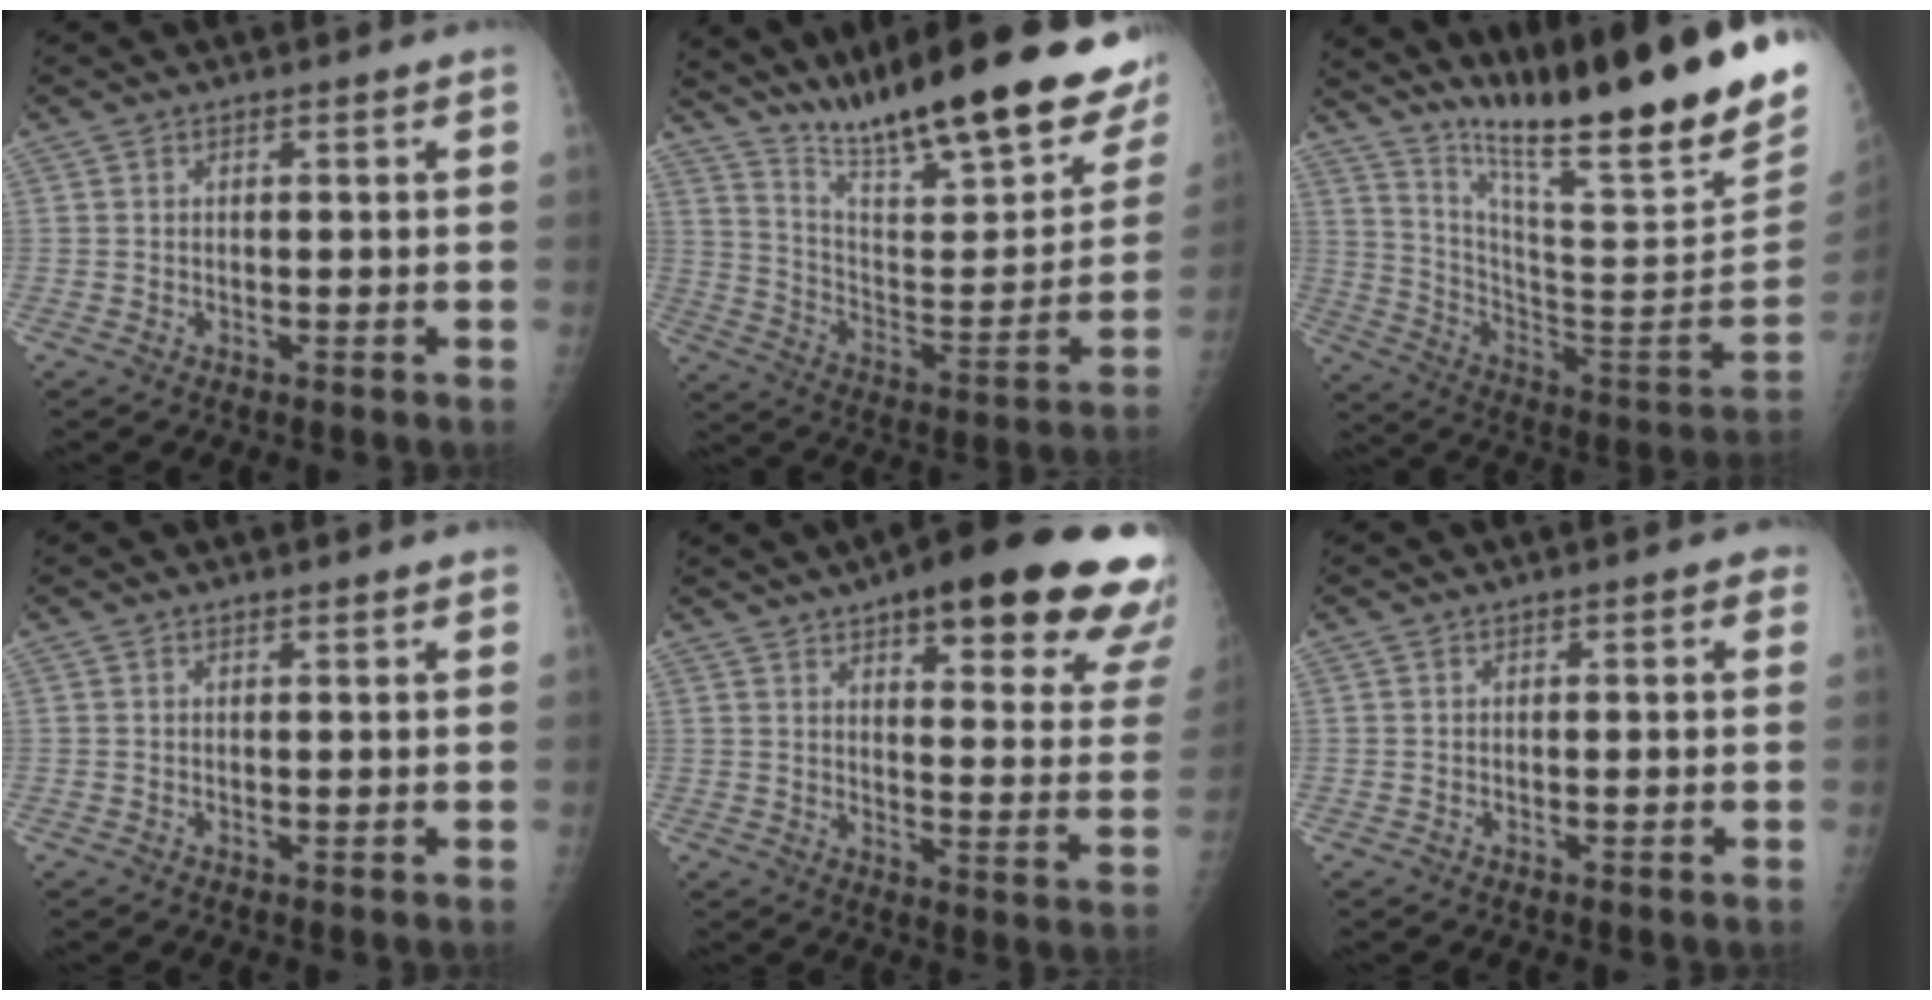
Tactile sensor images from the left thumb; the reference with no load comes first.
{"total": 29.3, "force": [21.7, 6.0, 18.7], "torque": [-0.259, -0.095, 0.327]}
{"total": 27.0, "force": [21.3, 0.2, 16.6], "torque": [-0.253, -0.144, 0.340]}
{"total": 1.4, "force": [1.2, 0.2, 0.6], "torque": [-0.003, -0.002, 0.017]}
{"total": 26.8, "force": [17.1, 6.8, 19.5], "torque": [-0.207, -0.057, 0.215]}
{"total": 1.6, "force": [0.8, 0.6, 1.2], "torque": [-0.013, 0.000, 0.008]}